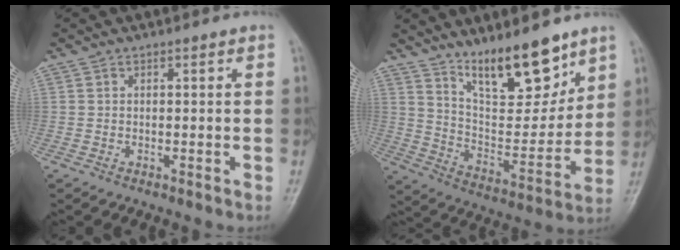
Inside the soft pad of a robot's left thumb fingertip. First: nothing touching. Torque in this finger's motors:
{"motor_torque": [0.67, 0.36, 1.13, -1.64, 0.18]}